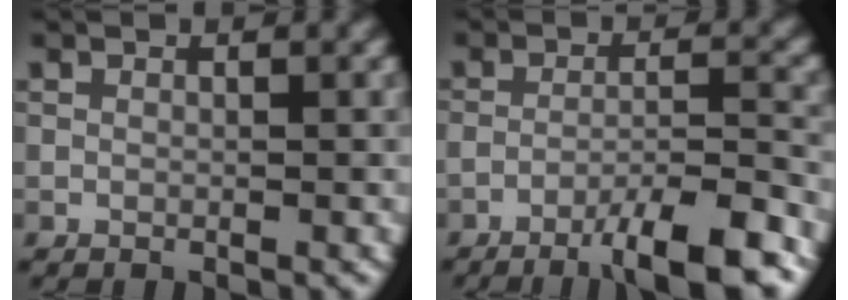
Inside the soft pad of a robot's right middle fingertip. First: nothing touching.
{"total": 7.2, "force": [-4.8, 1.0, 5.2], "torque": [-0.072, 0.007, -0.079]}